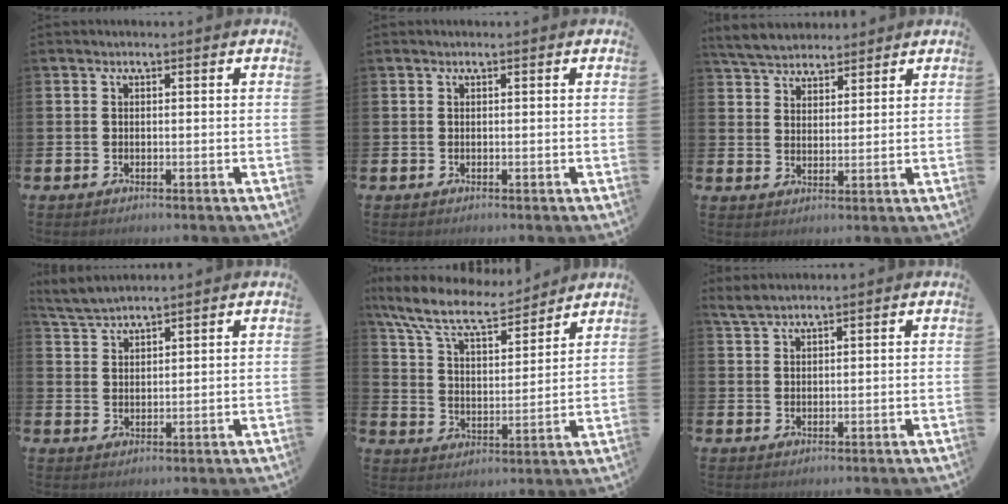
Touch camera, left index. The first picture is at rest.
{"total": 0.0}
{"total": 5.0, "force": [4.8, 1.3, 0.3], "torque": [-0.027, -0.017, 0.090]}
{"total": 3.1, "force": [3.1, -0.1, 0.1], "torque": [-0.014, -0.014, 0.058]}
{"total": 10.0, "force": [8.9, 2.4, 3.9], "torque": [-0.115, -0.049, 0.159]}
{"total": 2.1, "force": [2.0, 0.3, 0.6], "torque": [-0.019, 0.003, 0.039]}